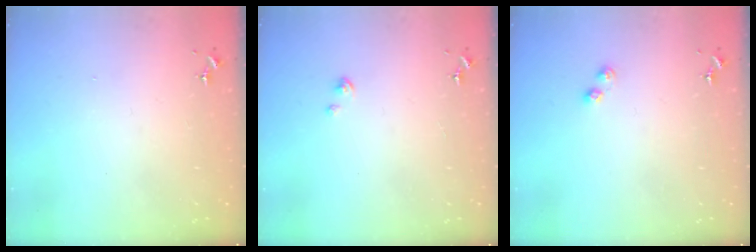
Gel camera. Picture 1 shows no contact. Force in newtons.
{"total": 1.9, "press": 1.9, "slide": 0.2}
{"total": 3.5, "press": 3.5, "slide": 0.5}